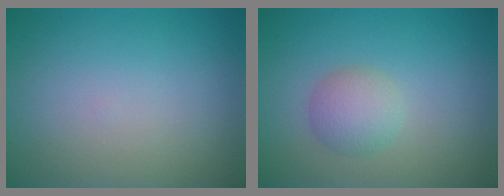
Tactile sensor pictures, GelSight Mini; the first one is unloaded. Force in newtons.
{"total": 2.5, "press": 2.4, "slide": 0.2}